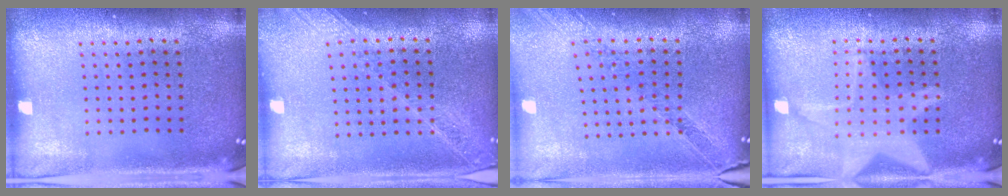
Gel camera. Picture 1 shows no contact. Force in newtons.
{"total": 1.7, "press": 1.5, "slide": 0.8}
{"total": 1.1, "press": 1.1, "slide": 0.2}
{"total": 2.1, "press": 2.1, "slide": 0.2}